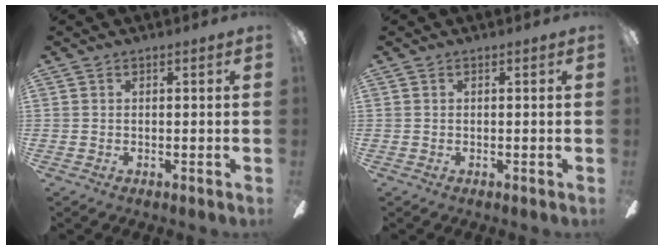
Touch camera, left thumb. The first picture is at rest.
{"total": 0.0}